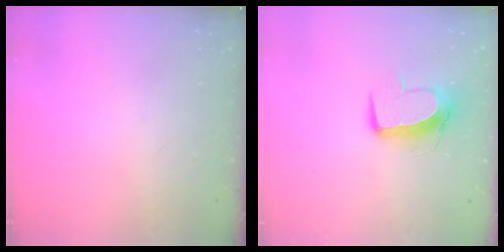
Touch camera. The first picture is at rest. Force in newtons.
{"total": 10.4, "press": 10.3, "slide": 1.0}